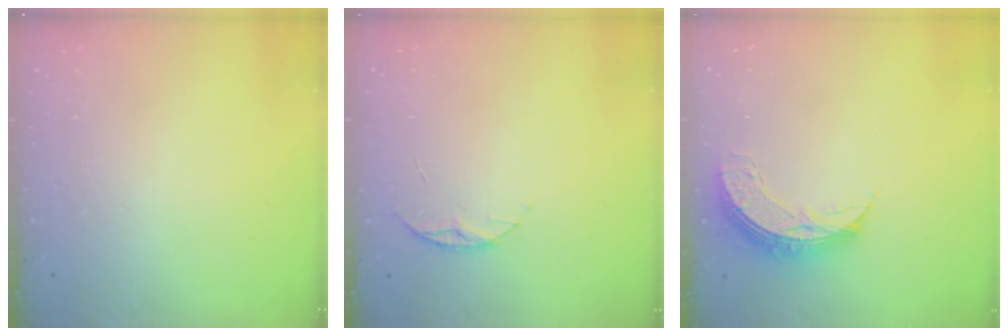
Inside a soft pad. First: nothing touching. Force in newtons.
{"total": 5.5, "press": 5.5, "slide": 0.6}
{"total": 8.0, "press": 8.0, "slide": 0.7}